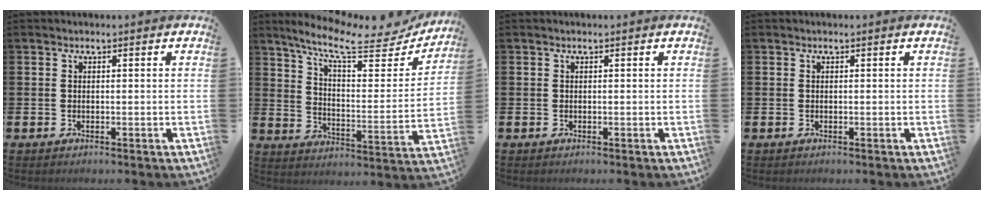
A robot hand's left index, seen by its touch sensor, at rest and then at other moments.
{"total": 10.7, "force": [8.9, 2.4, 5.4], "torque": [-0.124, -0.056, 0.146]}
{"total": 0.0}
{"total": 0.0}